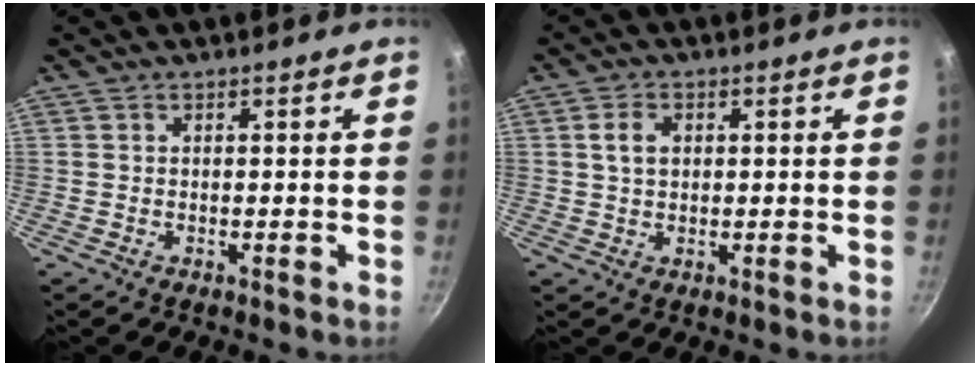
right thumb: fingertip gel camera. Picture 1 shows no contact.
{"total": 3.7, "force": [0.8, 2.6, 2.5], "torque": [-0.034, 0.003, 0.012]}